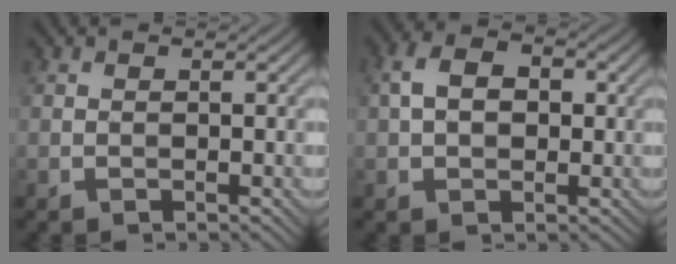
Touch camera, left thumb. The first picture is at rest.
{"total": 5.5, "force": [0.6, 3.8, 3.9], "torque": [-0.076, 0.008, 0.004]}